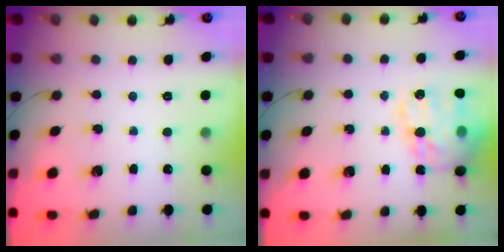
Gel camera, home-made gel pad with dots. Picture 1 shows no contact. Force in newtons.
{"total": 21.0, "press": 20.7, "slide": 3.2}